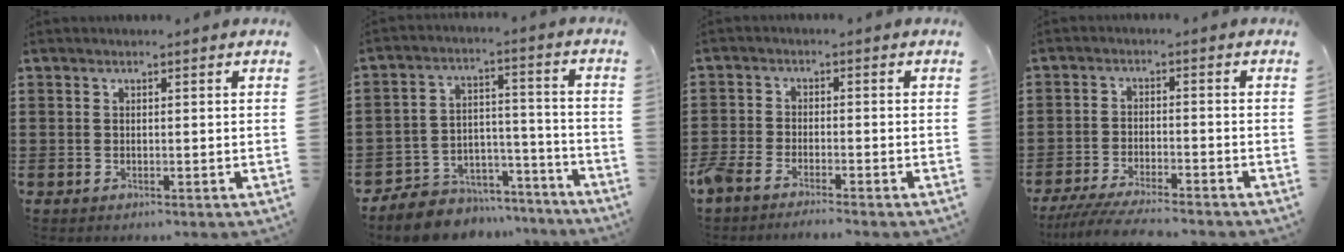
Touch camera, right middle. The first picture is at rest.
{"total": 7.4, "force": [-7.0, 2.5, 0.4], "torque": [-0.007, 0.025, -0.135]}
{"total": 3.1, "force": [-2.9, 0.5, 1.0], "torque": [-0.041, -0.005, -0.066]}
{"total": 5.1, "force": [-4.7, 0.2, 1.9], "torque": [-0.044, -0.013, -0.093]}